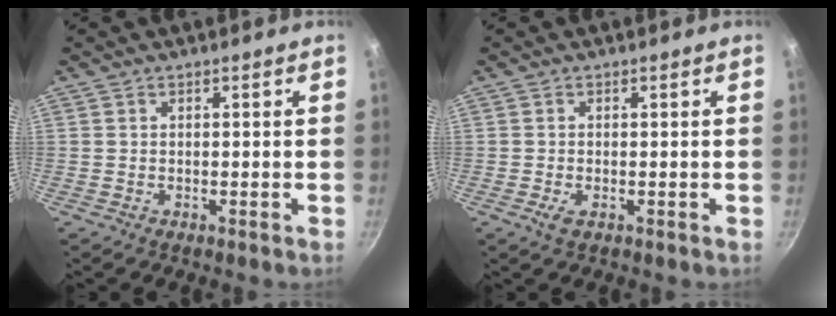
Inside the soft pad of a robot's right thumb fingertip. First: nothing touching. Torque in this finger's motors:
{"motor_torque": [0.13, -0.01, -0.07, -0.07, 0.02]}